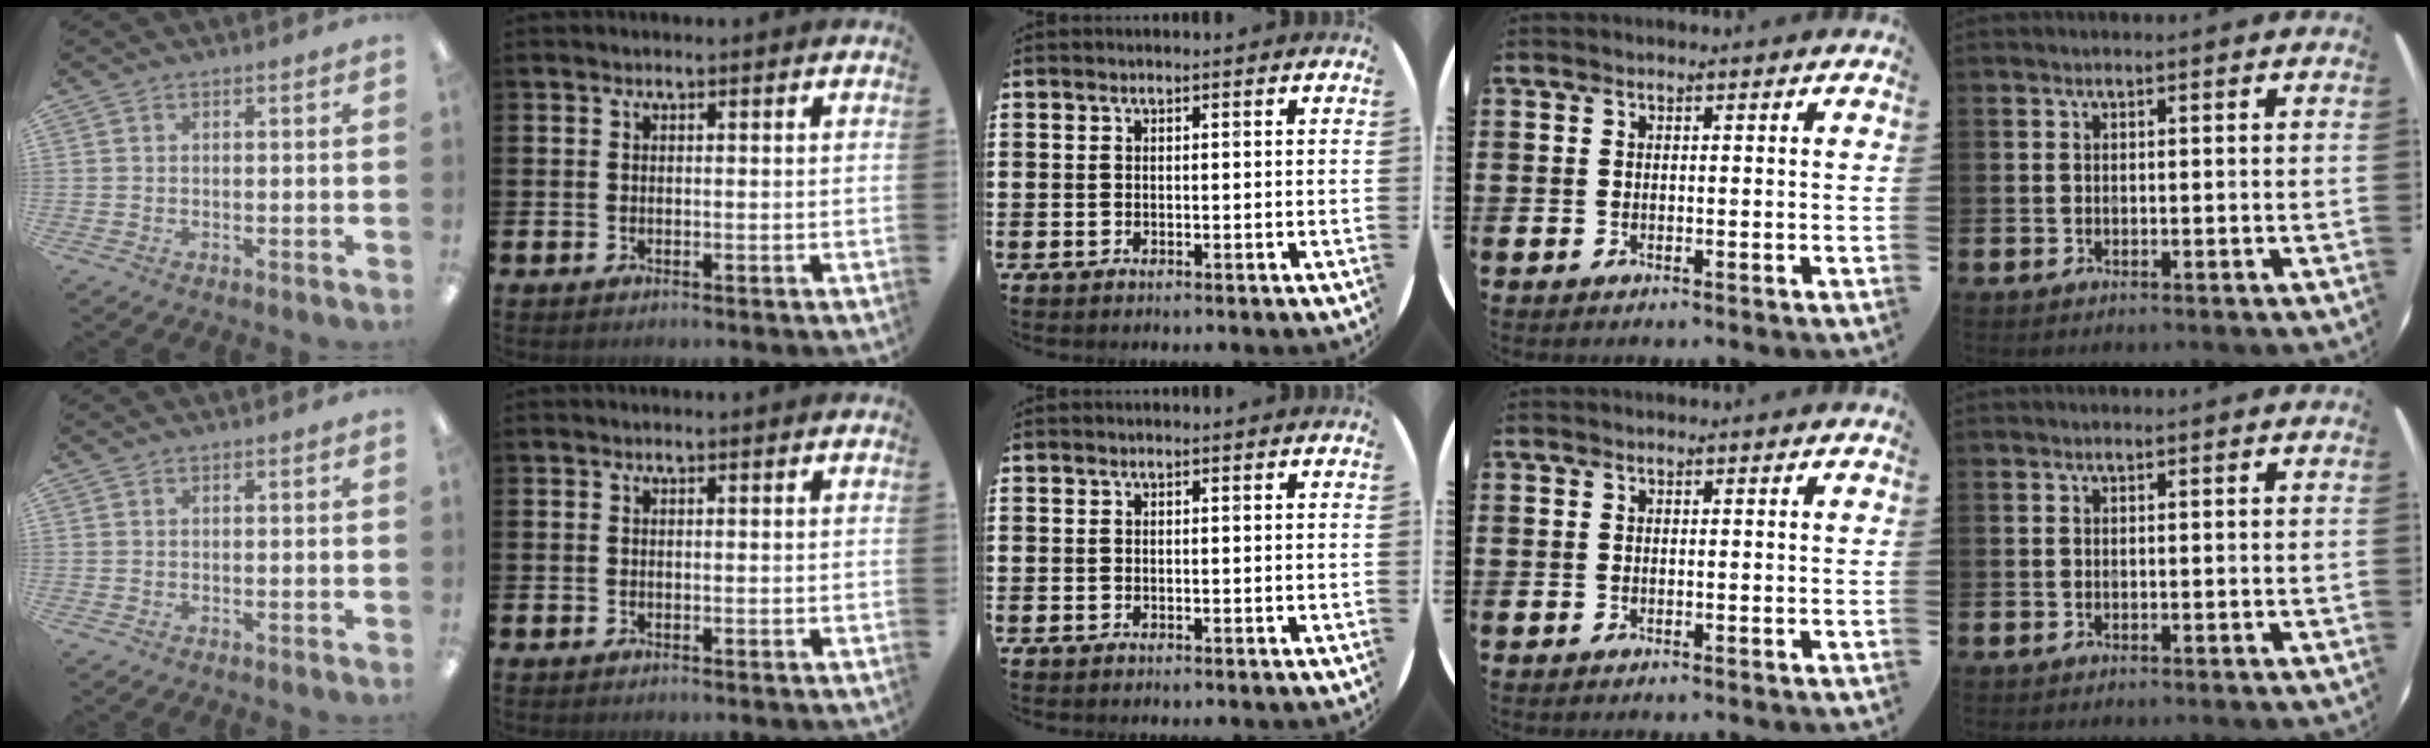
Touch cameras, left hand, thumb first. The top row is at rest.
{}